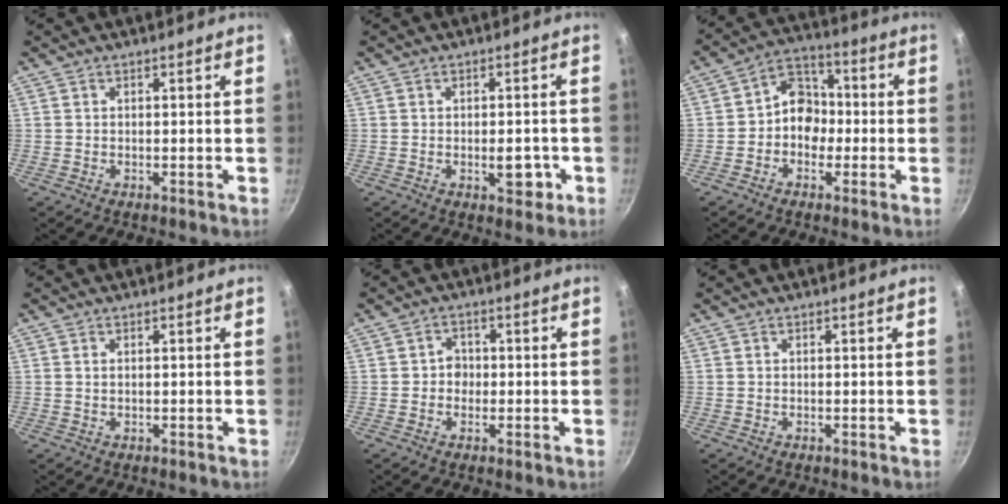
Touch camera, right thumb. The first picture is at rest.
{"total": 4.8, "force": [-1.4, 2.6, 3.8], "torque": [-0.028, 0.006, -0.016]}
{"total": 8.7, "force": [-1.2, 7.1, 4.7], "torque": [-0.024, 0.033, -0.036]}
{"total": 0.7, "force": [0.2, 0.3, 0.5], "torque": [-0.010, 0.001, 0.003]}
{"total": 3.1, "force": [-0.4, 2.8, 1.3], "torque": [0.001, 0.006, -0.010]}
{"total": 0.0}